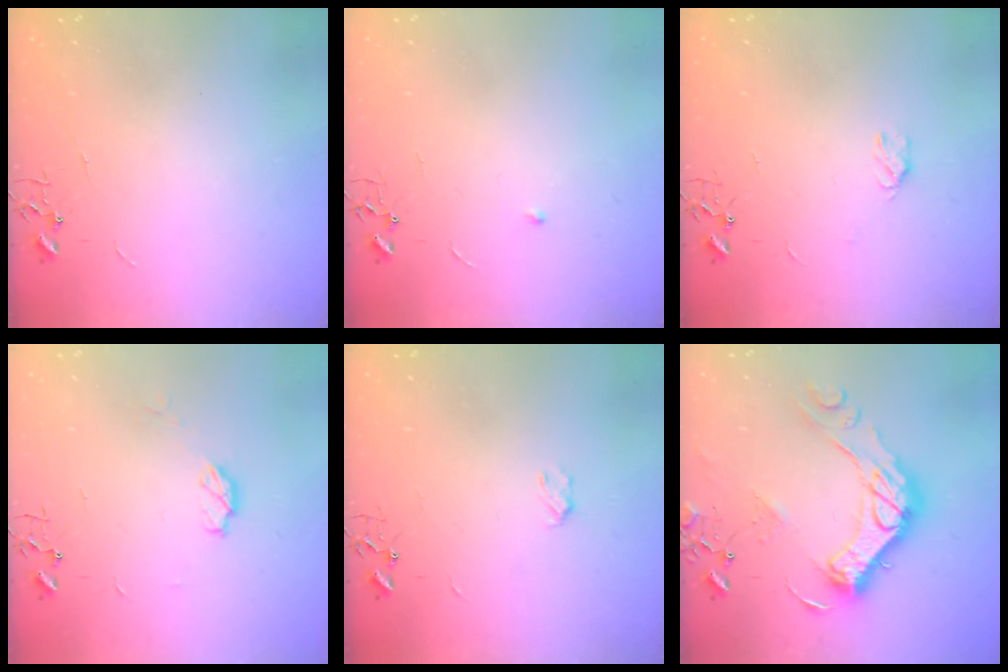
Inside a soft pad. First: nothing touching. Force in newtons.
{"total": 3.4, "press": 3.3, "slide": 0.6}
{"total": 2.5, "press": 2.5, "slide": 0.5}
{"total": 5.5, "press": 5.5, "slide": 0.3}
{"total": 3.1, "press": 3.1, "slide": 0.5}
{"total": 18.4, "press": 18.3, "slide": 1.2}